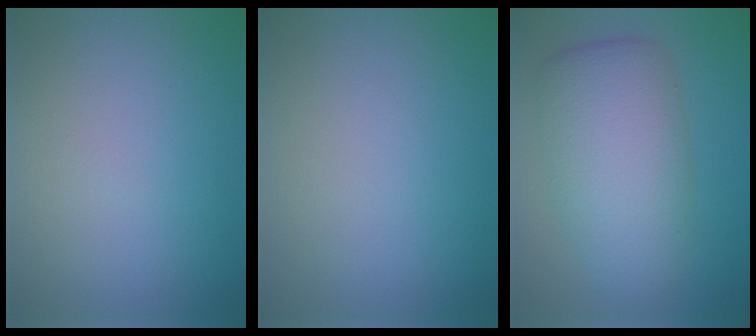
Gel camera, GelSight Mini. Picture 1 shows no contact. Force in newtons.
{"total": 0.0}
{"total": 7.5, "press": 7.5, "slide": 0.1}